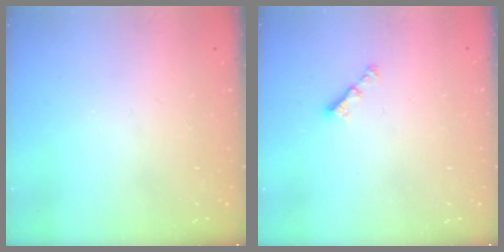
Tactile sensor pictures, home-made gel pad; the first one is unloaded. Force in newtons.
{"total": 3.0, "press": 2.9, "slide": 0.5}